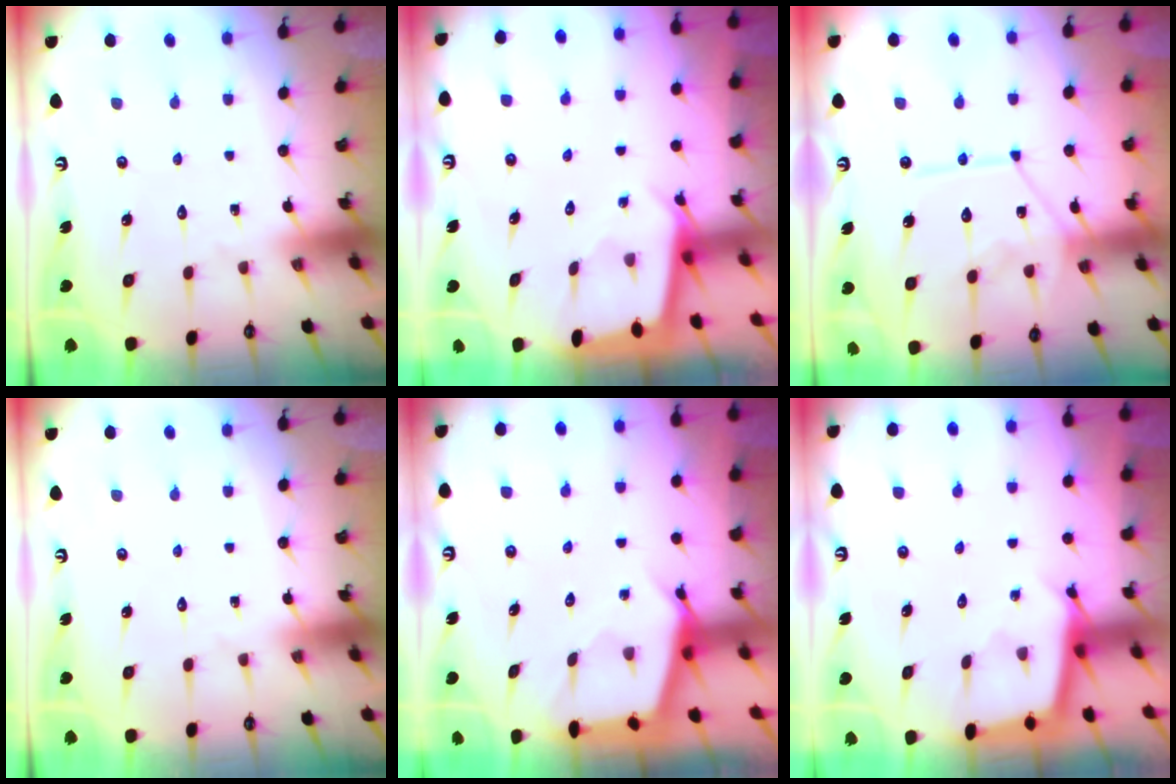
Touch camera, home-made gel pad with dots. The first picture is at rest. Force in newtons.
{"total": 1.8, "press": 1.8, "slide": 0.2}
{"total": 13.9, "press": 13.8, "slide": 1.6}
{"total": 0.0}
{"total": 2.8, "press": 2.8, "slide": 0.3}
{"total": 2.5, "press": 2.5, "slide": 0.2}